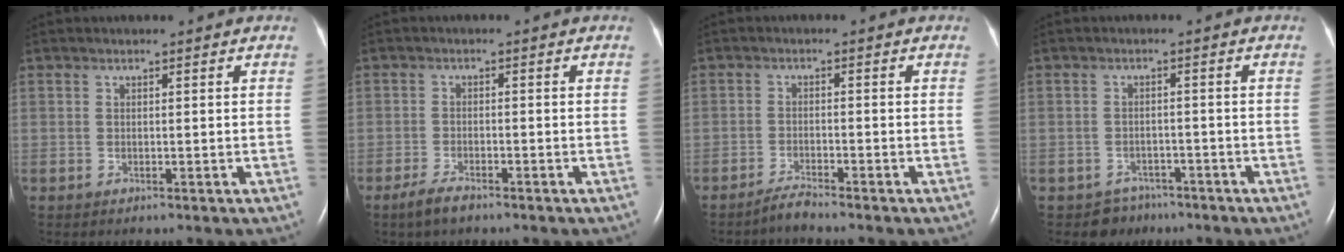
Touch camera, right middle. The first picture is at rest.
{"total": 3.1, "force": [-2.4, 0.8, 1.8], "torque": [-0.048, -0.006, -0.044]}
{"total": 2.0, "force": [-2.0, -0.3, 0.4], "torque": [-0.012, -0.008, -0.039]}
{"total": 3.4, "force": [-2.5, 2.2, -0.4], "torque": [0.004, 0.009, -0.035]}